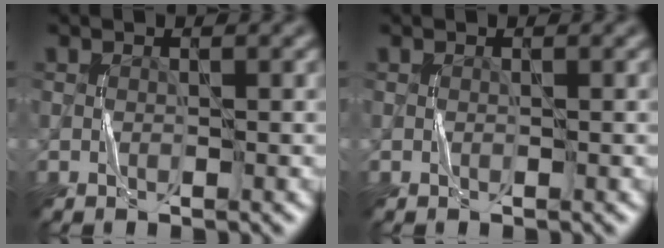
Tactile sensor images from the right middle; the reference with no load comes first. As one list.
[{"total": 0.0}]